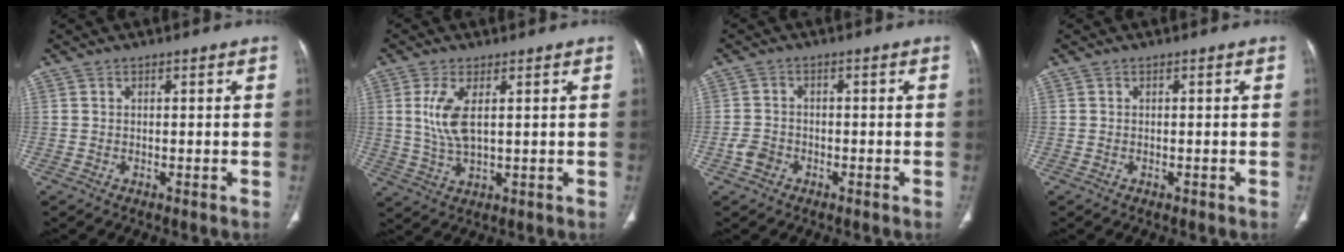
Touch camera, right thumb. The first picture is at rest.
{"total": 6.9, "force": [1.7, 2.7, 6.1], "torque": [-0.141, -0.011, 0.042]}
{"total": 2.9, "force": [-1.5, 2.3, 1.0], "torque": [-0.013, 0.014, -0.029]}
{"total": 0.0}